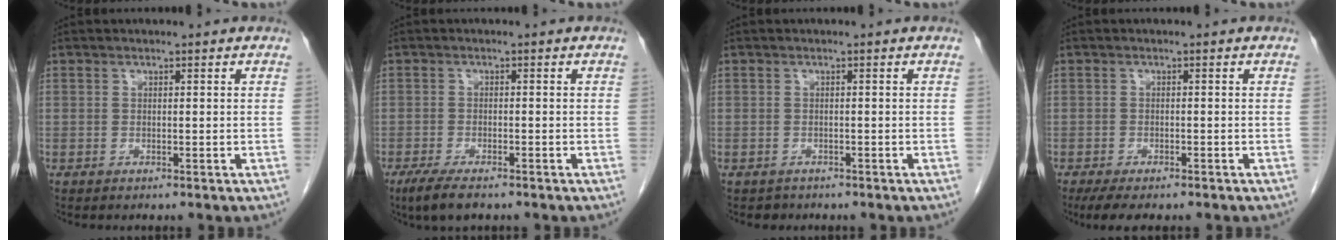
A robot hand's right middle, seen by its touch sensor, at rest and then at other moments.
{"total": 4.7, "force": [-3.4, 1.1, 3.1], "torque": [-0.062, -0.011, -0.054]}
{"total": 1.1, "force": [-0.9, 0.6, -0.2], "torque": [-0.005, 0.001, -0.014]}
{"total": 5.2, "force": [-3.9, 1.5, 3.0], "torque": [-0.048, -0.012, -0.057]}